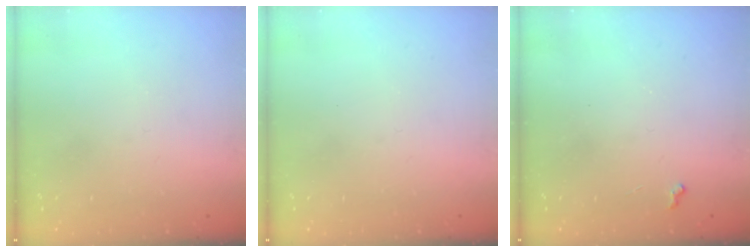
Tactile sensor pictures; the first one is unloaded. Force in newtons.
{"total": 0.0}
{"total": 3.6, "press": 3.6, "slide": 0.5}